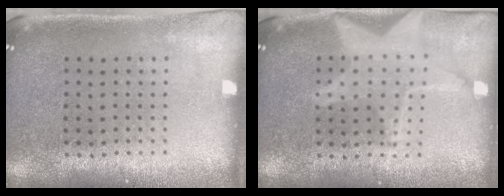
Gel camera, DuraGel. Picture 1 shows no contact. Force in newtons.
{"total": 2.6, "press": 2.6, "slide": 0.4}